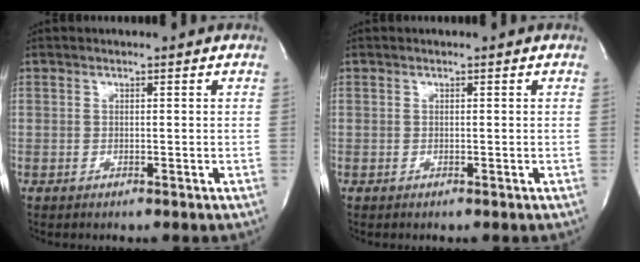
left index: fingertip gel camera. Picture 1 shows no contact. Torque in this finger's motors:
{"motor_torque": [-0.01, 0.01, 0.00, 0.00]}